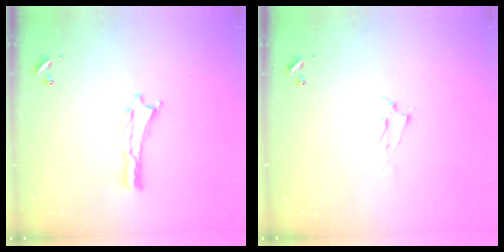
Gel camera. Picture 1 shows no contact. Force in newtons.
{"total": 1.4, "press": 1.3, "slide": 0.3}